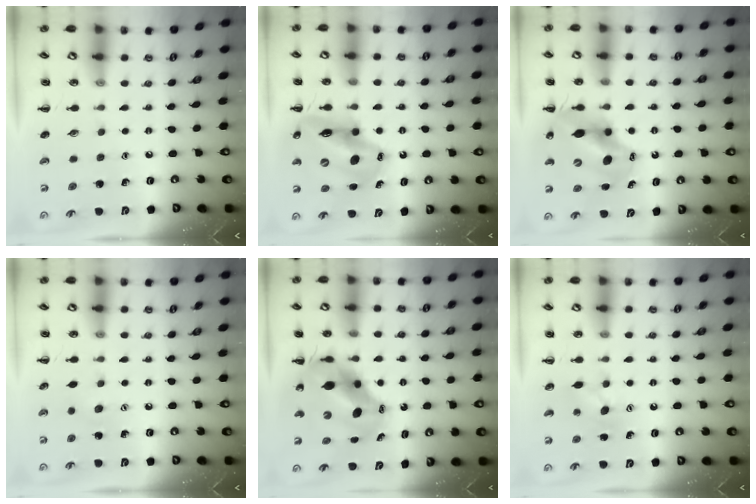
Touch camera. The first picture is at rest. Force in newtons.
{"total": 15.2, "press": 14.7, "slide": 3.8}
{"total": 12.8, "press": 12.4, "slide": 3.2}
{"total": 3.8, "press": 3.7, "slide": 1.0}
{"total": 10.2, "press": 9.8, "slide": 2.8}
{"total": 5.8, "press": 5.7, "slide": 1.2}